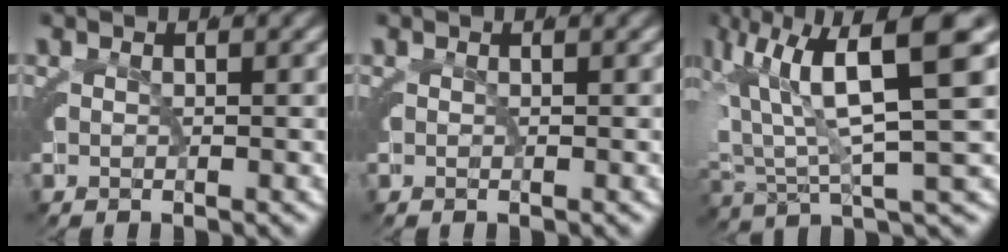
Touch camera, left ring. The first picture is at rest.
{"total": 0.0}
{"total": 10.5, "force": [2.6, 5.8, 8.4], "torque": [-0.140, 0.017, 0.037]}